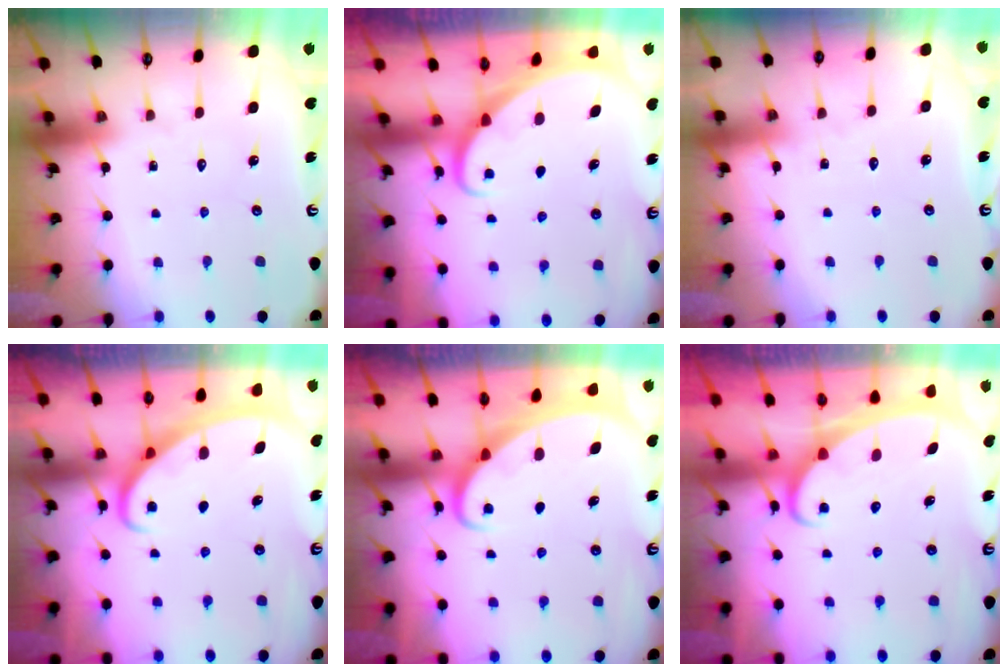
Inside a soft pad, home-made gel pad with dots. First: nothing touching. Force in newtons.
{"total": 1.6, "press": 1.6, "slide": 0.0}
{"total": 2.8, "press": 2.8, "slide": 0.3}
{"total": 3.0, "press": 3.0, "slide": 0.4}
{"total": 2.0, "press": 2.0, "slide": 0.1}
{"total": 2.3, "press": 2.2, "slide": 0.3}